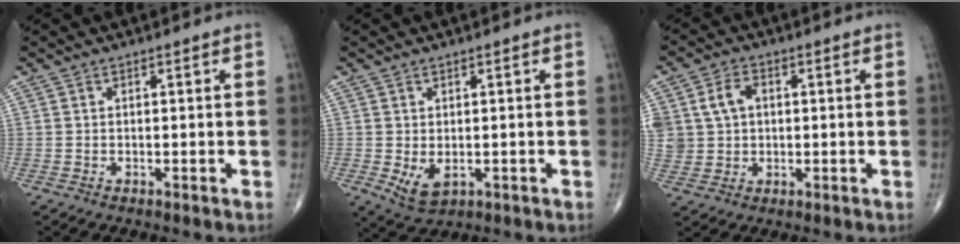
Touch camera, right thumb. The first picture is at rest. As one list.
[{"total": 4.4, "force": [-0.6, 2.7, 3.3], "torque": [-0.056, -0.010, 0.003]}, {"total": 9.0, "force": [1.9, 7.1, 5.2], "torque": [-0.104, 0.004, 0.042]}]